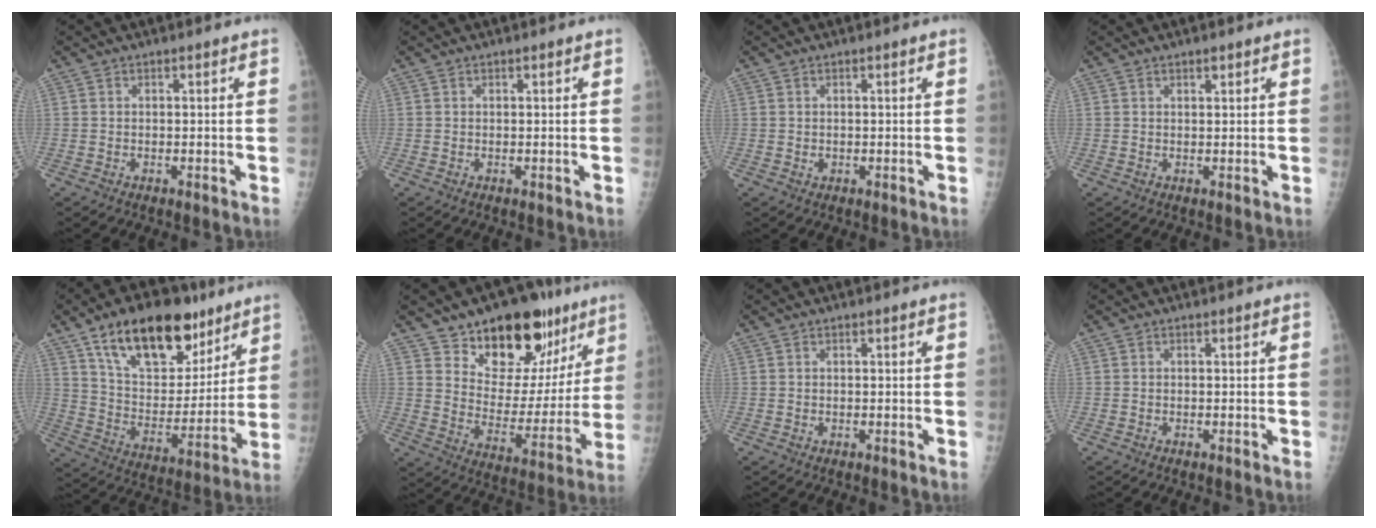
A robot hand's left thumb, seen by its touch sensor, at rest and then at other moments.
{"total": 0.0}
{"total": 0.7, "force": [0.1, 0.6, 0.4], "torque": [0.000, -0.001, 0.005]}
{"total": 1.3, "force": [0.9, 0.5, 0.7], "torque": [-0.004, -0.005, 0.015]}
{"total": 22.5, "force": [13.9, 11.5, 13.3], "torque": [-0.171, -0.050, 0.240]}
{"total": 20.9, "force": [13.3, 11.4, 11.4], "torque": [-0.109, -0.070, 0.207]}
{"total": 0.0}
{"total": 0.0}